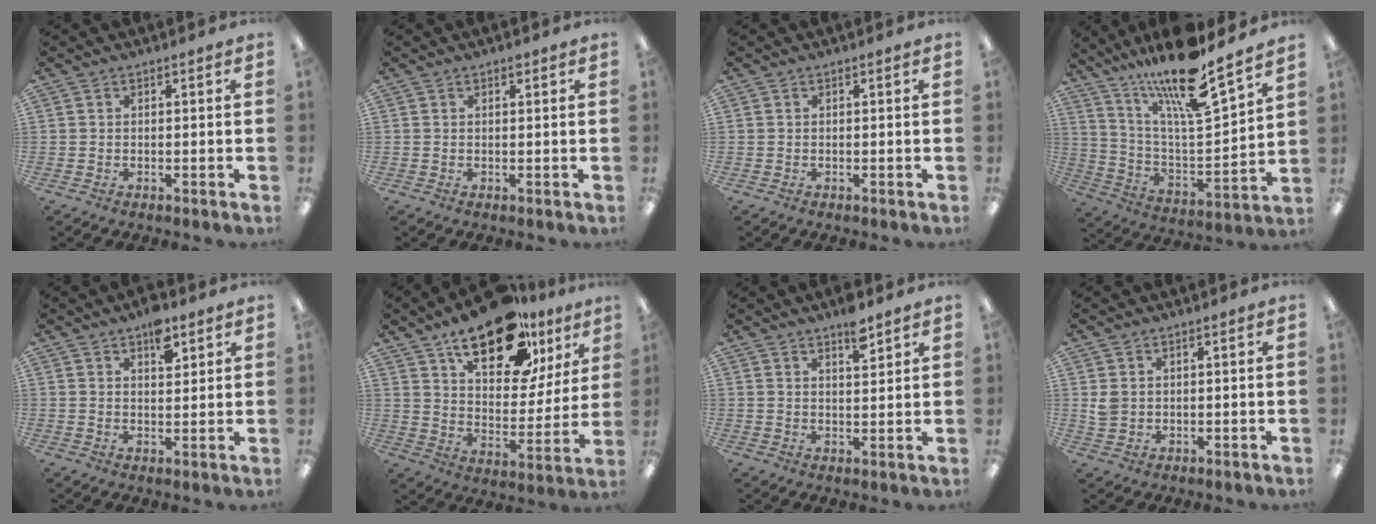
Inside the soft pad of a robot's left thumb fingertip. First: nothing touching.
{"total": 1.0, "force": [0.7, 0.3, 0.6], "torque": [-0.012, 0.001, 0.013]}
{"total": 0.0}
{"total": 19.4, "force": [15.9, 3.0, 10.7], "torque": [-0.199, -0.107, 0.265]}
{"total": 6.7, "force": [4.1, 3.3, 4.1], "torque": [-0.042, -0.022, 0.065]}
{"total": 22.7, "force": [14.4, 10.7, 14.0], "torque": [-0.206, -0.076, 0.243]}
{"total": 5.6, "force": [4.2, 1.7, 3.2], "torque": [-0.039, -0.027, 0.069]}
{"total": 3.0, "force": [1.1, 2.2, 1.7], "torque": [-0.037, 0.003, 0.021]}